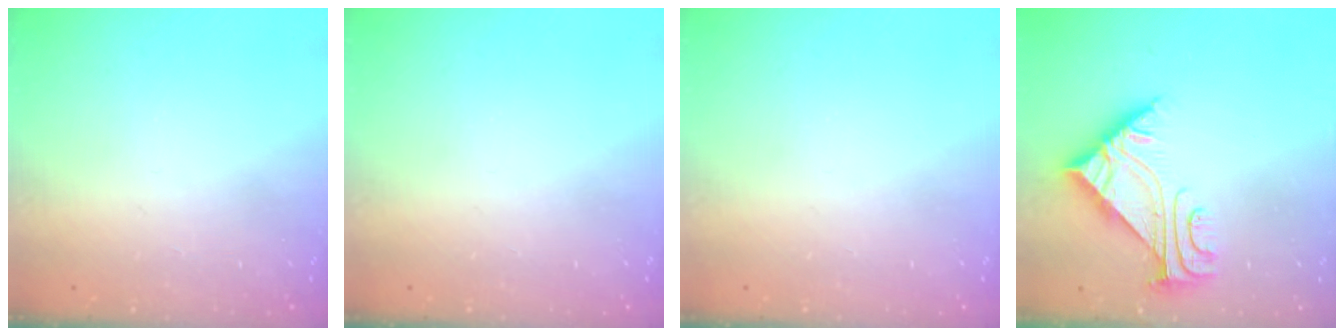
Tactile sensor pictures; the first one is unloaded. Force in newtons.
{"total": 0.0}
{"total": 0.0}
{"total": 5.2, "press": 5.2, "slide": 0.8}